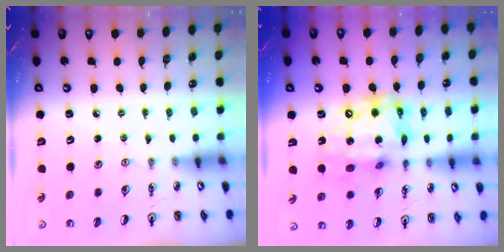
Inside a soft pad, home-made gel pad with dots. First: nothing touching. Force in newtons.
{"total": 16.2, "press": 16.1, "slide": 1.4}